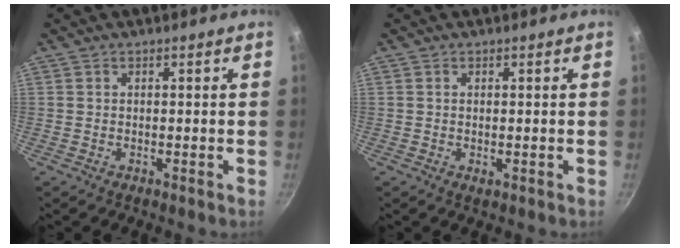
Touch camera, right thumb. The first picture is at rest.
{"total": 0.9, "force": [-0.1, 0.3, 0.9], "torque": [-0.015, -0.002, -0.001]}